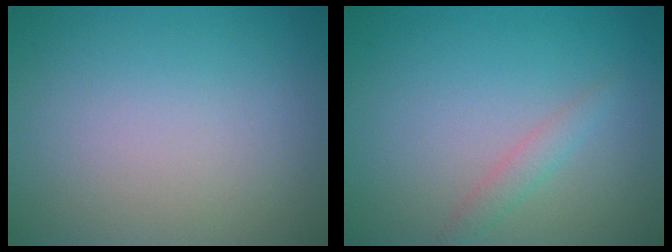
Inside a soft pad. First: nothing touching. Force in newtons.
{"total": 1.4, "press": 1.4, "slide": 0.1}